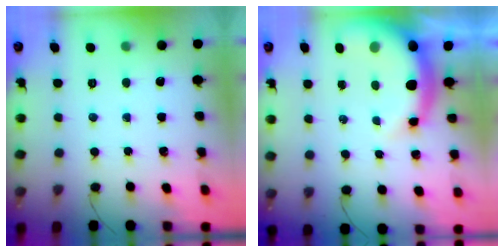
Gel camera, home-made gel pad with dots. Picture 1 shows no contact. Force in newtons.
{"total": 7.7, "press": 7.4, "slide": 1.9}